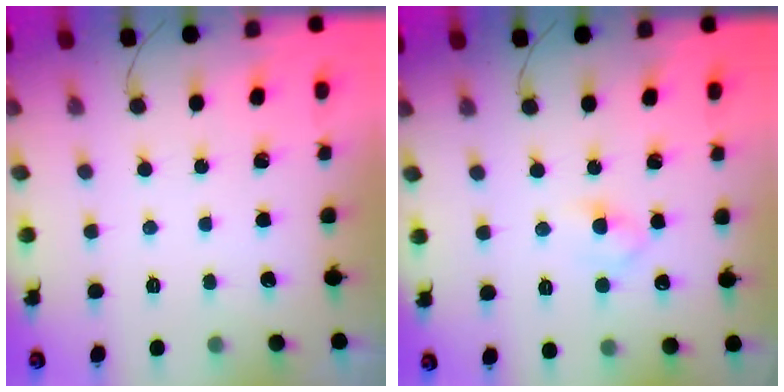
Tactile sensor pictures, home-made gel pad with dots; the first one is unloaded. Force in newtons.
{"total": 3.4, "press": 3.3, "slide": 1.1}